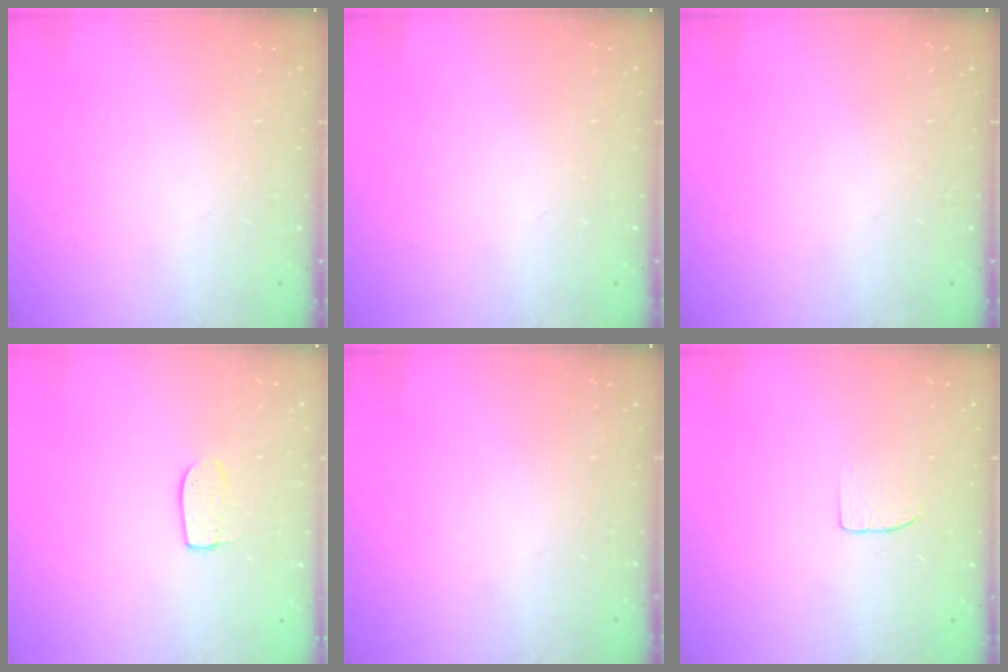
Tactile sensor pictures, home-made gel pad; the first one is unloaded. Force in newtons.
{"total": 0.0}
{"total": 0.0}
{"total": 6.3, "press": 6.3, "slide": 0.1}
{"total": 0.0}
{"total": 3.9, "press": 3.9, "slide": 0.3}